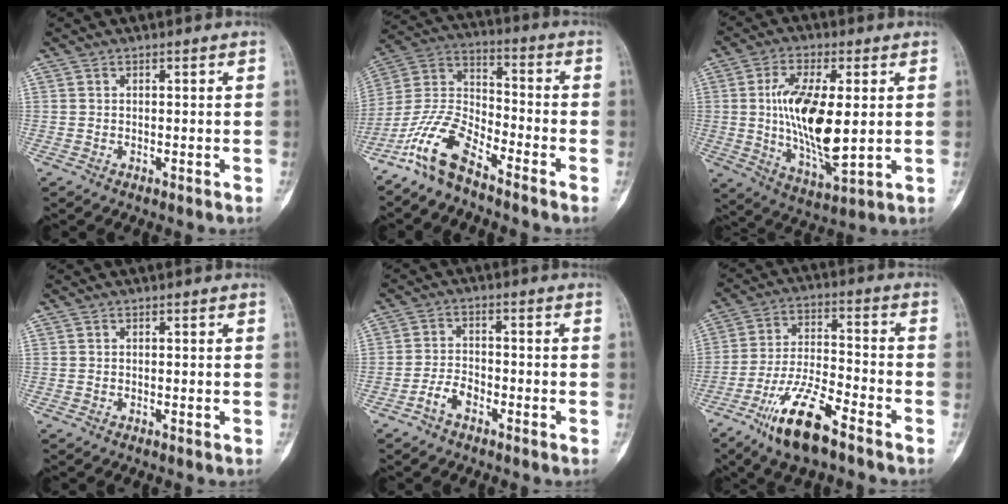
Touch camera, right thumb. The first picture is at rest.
{"total": 11.8, "force": [-8.6, 4.1, 7.0], "torque": [-0.148, 0.063, -0.179]}
{"total": 15.8, "force": [1.0, 6.2, 14.5], "torque": [-0.268, -0.018, 0.026]}
{"total": 0.0}
{"total": 4.1, "force": [-2.5, 2.2, 2.3], "torque": [-0.040, 0.021, -0.050]}
{"total": 13.4, "force": [-8.6, 3.7, 9.6], "torque": [-0.186, 0.045, -0.160]}